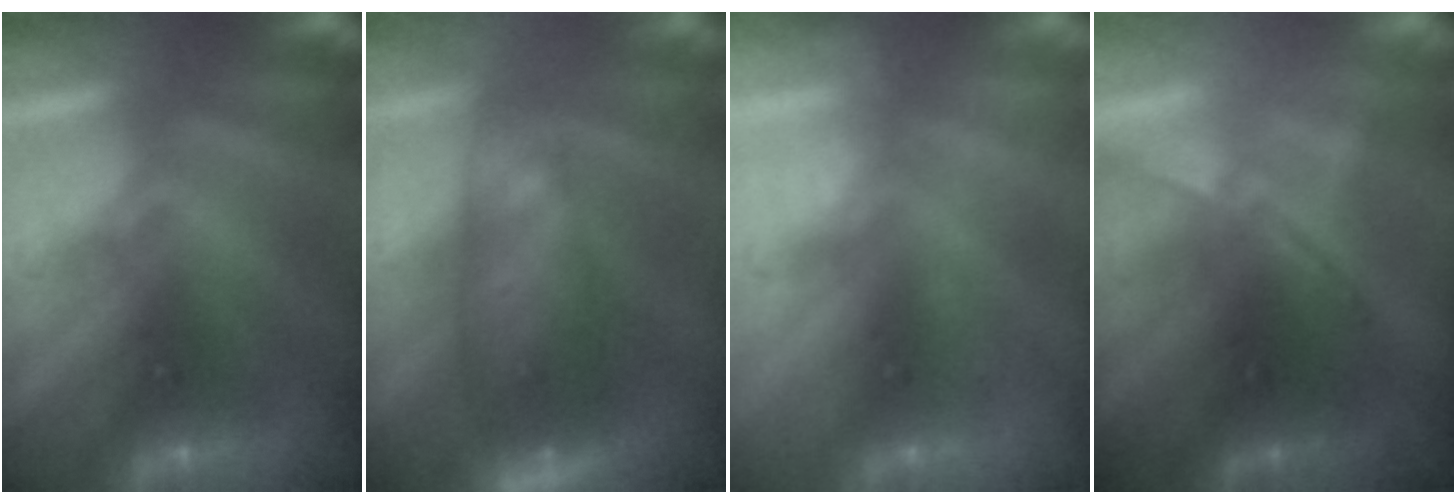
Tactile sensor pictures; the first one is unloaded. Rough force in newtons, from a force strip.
{"total": 7.1}
{"total": 2.2}
{"total": 1.7}